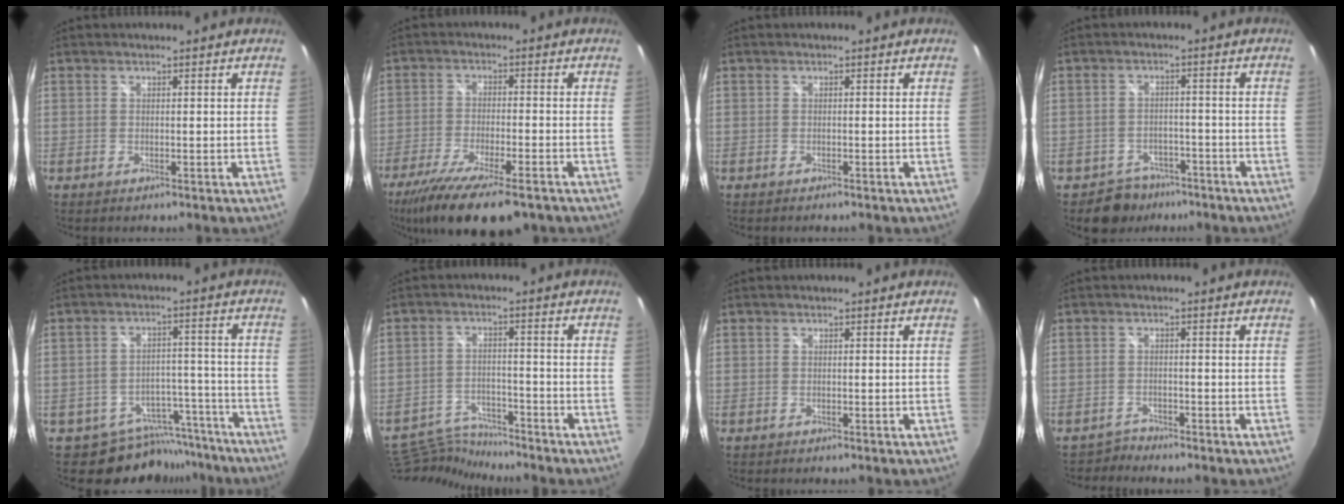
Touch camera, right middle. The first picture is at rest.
{"total": 16.0, "force": [-11.8, 3.6, 10.2], "torque": [-0.205, -0.056, -0.196]}
{"total": 0.7, "force": [-0.7, 0.2, 0.2], "torque": [-0.004, -0.005, -0.012]}
{"total": 6.1, "force": [-4.6, 4.1, 0.2], "torque": [-0.015, 0.019, -0.066]}
{"total": 11.3, "force": [-9.7, 5.7, 1.3], "torque": [-0.019, 0.035, -0.122]}
{"total": 8.7, "force": [-8.5, 1.4, 0.9], "torque": [-0.037, 0.001, -0.149]}
{"total": 0.0}
{"total": 2.0, "force": [-1.8, 0.4, -0.7], "torque": [0.010, 0.004, -0.035]}